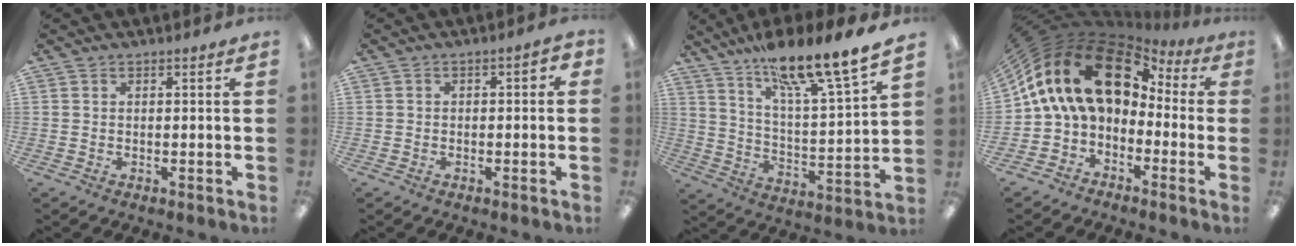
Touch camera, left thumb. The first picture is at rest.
{"total": 2.2, "force": [-1.2, 1.2, 1.4], "torque": [-0.021, 0.009, -0.024]}
{"total": 15.8, "force": [13.5, 1.0, 8.2], "torque": [-0.144, -0.097, 0.221]}
{"total": 19.2, "force": [5.2, 12.2, 13.9], "torque": [-0.280, -0.019, 0.096]}